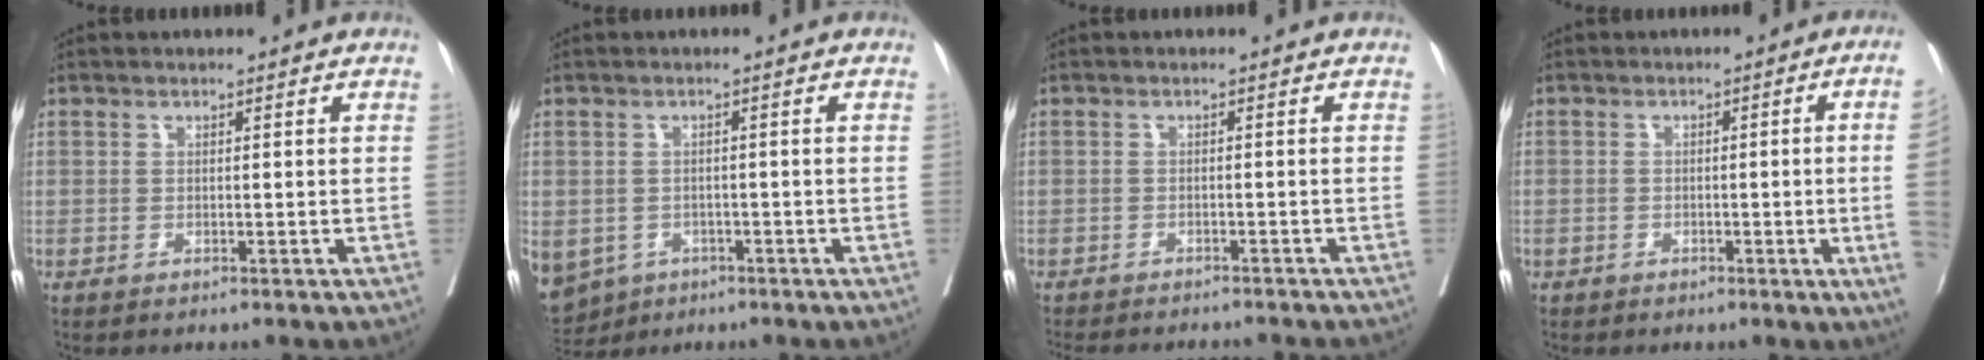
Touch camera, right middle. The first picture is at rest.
{"total": 13.3, "force": [-6.6, 10.3, 5.0], "torque": [-0.154, -0.012, -0.085]}
{"total": 11.7, "force": [-10.7, 1.8, 4.3], "torque": [-0.060, -0.011, -0.132]}
{"total": 6.6, "force": [-1.2, -1.0, 6.4], "torque": [-0.069, -0.003, -0.020]}